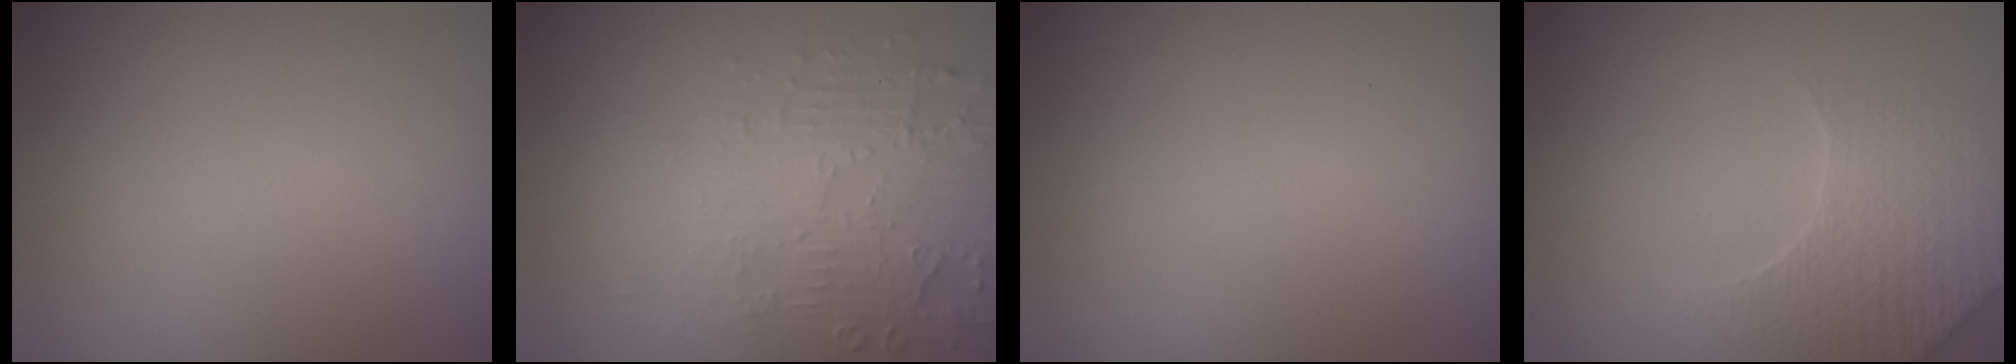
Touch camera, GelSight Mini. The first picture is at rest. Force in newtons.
{"total": 5.2, "press": 3.4, "slide": 4.0}
{"total": 0.0}
{"total": 4.4, "press": 4.2, "slide": 1.1}